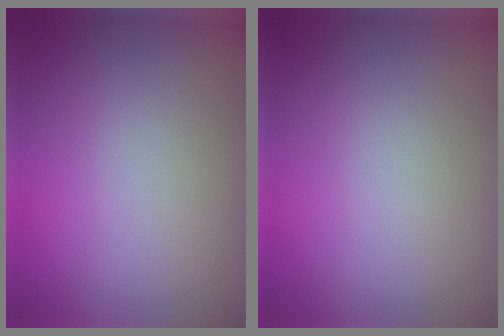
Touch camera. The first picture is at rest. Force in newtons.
{"total": 0.0}